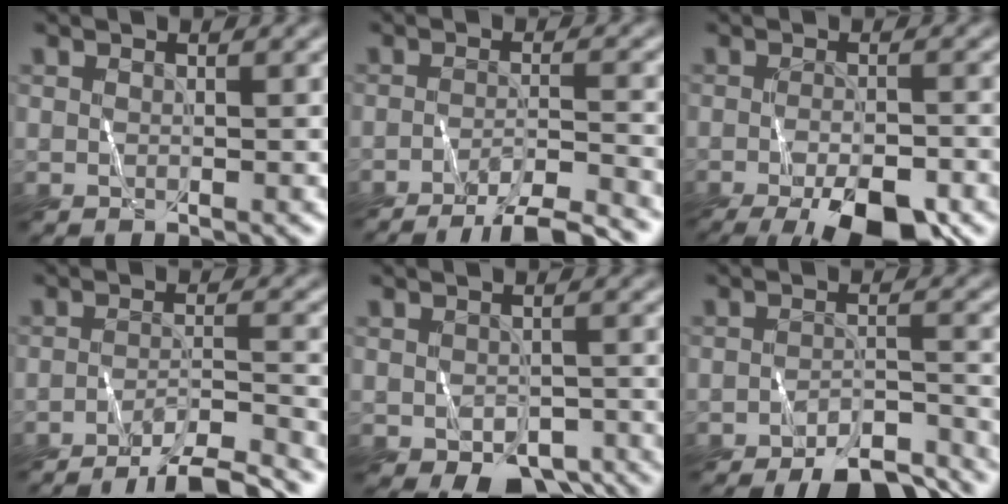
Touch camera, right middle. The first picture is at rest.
{"total": 8.1, "force": [-7.3, 1.1, 3.4], "torque": [-0.047, -0.001, -0.101]}
{"total": 8.9, "force": [-5.8, 2.8, 6.1], "torque": [-0.099, -0.018, -0.085]}
{"total": 9.0, "force": [-8.2, 1.3, 3.5], "torque": [-0.046, 0.000, -0.113]}
{"total": 4.3, "force": [-2.5, 2.3, 2.6], "torque": [-0.035, -0.011, -0.030]}
{"total": 7.4, "force": [-6.6, 1.7, 2.9], "torque": [-0.045, -0.007, -0.089]}